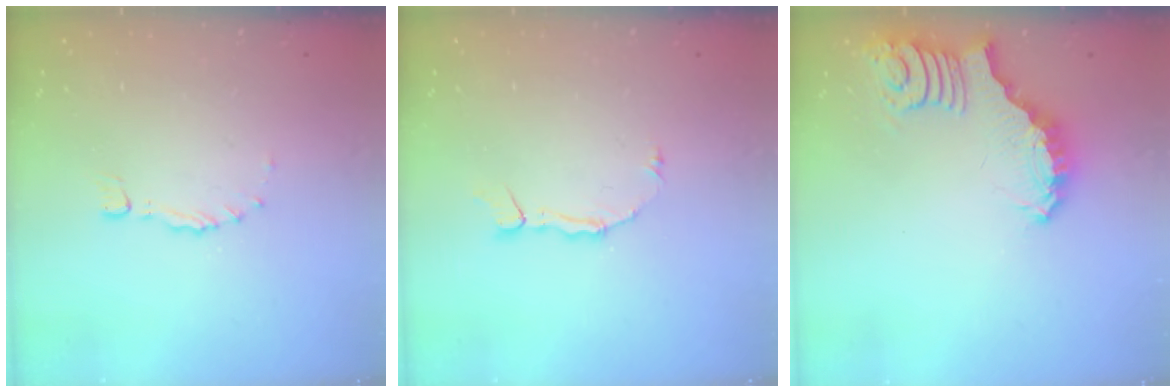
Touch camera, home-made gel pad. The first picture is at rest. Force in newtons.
{"total": 3.5, "press": 3.5, "slide": 0.3}
{"total": 3.3, "press": 3.2, "slide": 0.8}